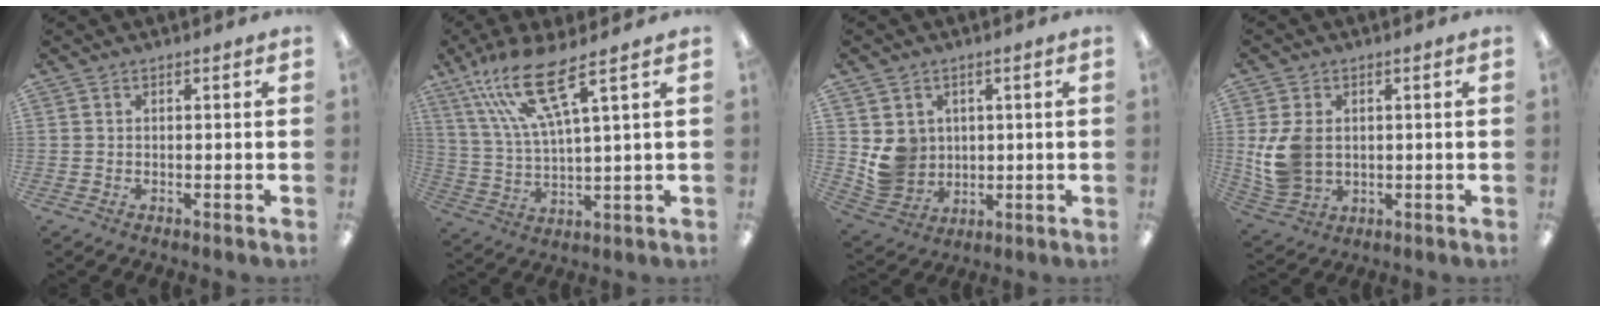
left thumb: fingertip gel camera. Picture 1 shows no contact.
{"total": 14.4, "force": [8.8, 2.8, 11.1], "torque": [-0.229, -0.030, 0.151]}
{"total": 7.9, "force": [1.8, 7.5, 1.7], "torque": [-0.040, -0.002, 0.046]}
{"total": 9.9, "force": [0.7, 7.5, 6.5], "torque": [-0.149, 0.008, 0.015]}